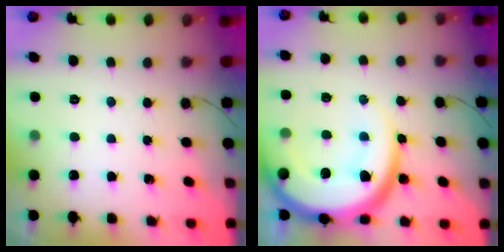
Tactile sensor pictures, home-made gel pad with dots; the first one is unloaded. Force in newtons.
{"total": 20.2, "press": 20.1, "slide": 1.8}